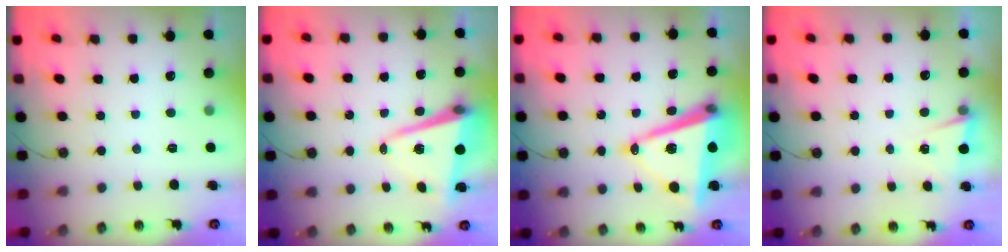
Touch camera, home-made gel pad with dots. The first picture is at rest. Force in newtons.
{"total": 9.9, "press": 9.8, "slide": 1.6}
{"total": 14.4, "press": 13.8, "slide": 3.9}
{"total": 2.4, "press": 2.2, "slide": 1.1}